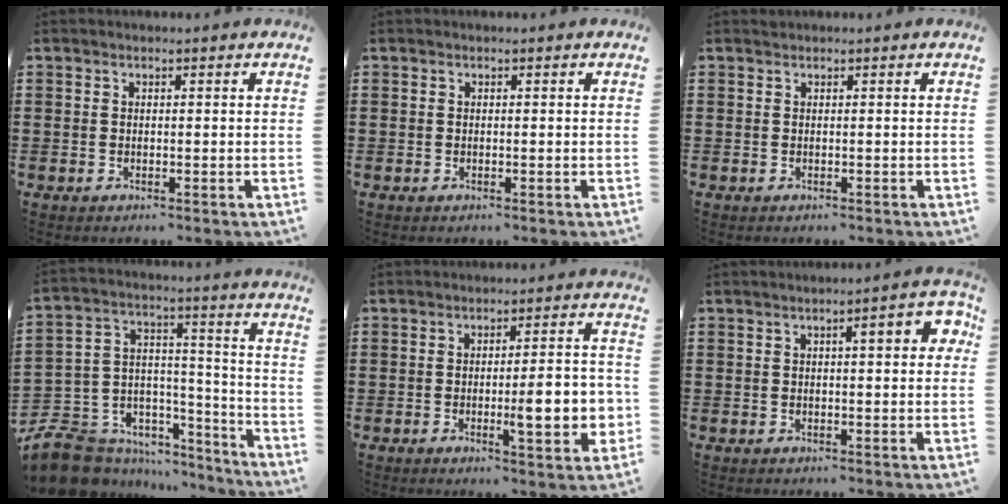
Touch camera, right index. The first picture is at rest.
{"total": 0.0}
{"total": 0.0}
{"total": 9.0, "force": [-7.0, 5.5, 1.5], "torque": [-0.057, -0.002, -0.128]}
{"total": 8.5, "force": [-1.6, 1.7, 8.1], "torque": [-0.114, -0.007, -0.025]}
{"total": 4.6, "force": [1.1, 1.1, 4.3], "torque": [-0.059, 0.000, 0.011]}